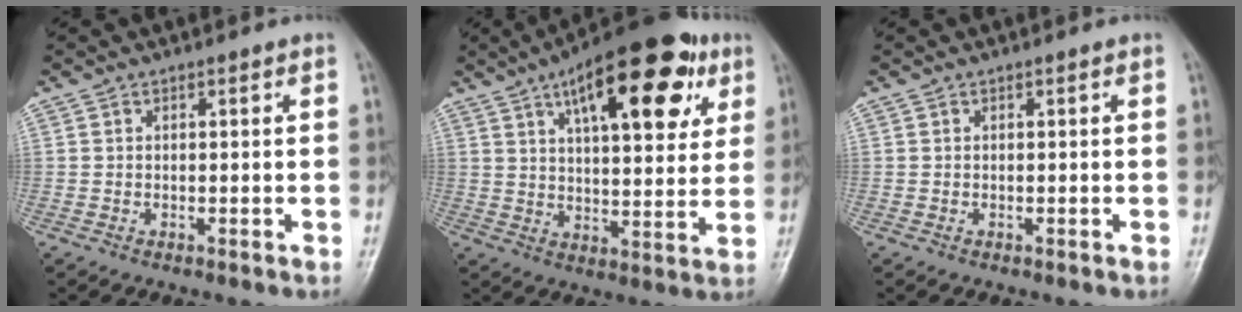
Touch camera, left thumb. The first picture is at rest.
{"total": 22.4, "force": [10.4, 9.1, 17.7], "torque": [-0.228, -0.012, 0.152]}
{"total": 0.0}